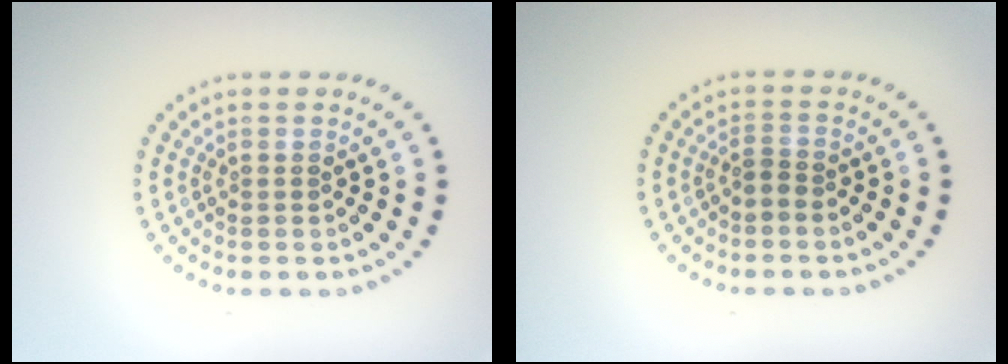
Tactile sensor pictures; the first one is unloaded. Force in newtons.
{"total": 1.2, "press": 1.0, "slide": 0.7}